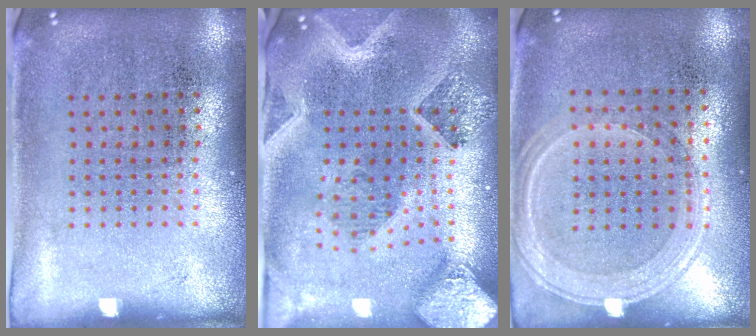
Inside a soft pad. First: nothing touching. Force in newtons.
{"total": 4.2, "press": 3.3, "slide": 2.6}
{"total": 1.3, "press": 1.2, "slide": 0.3}